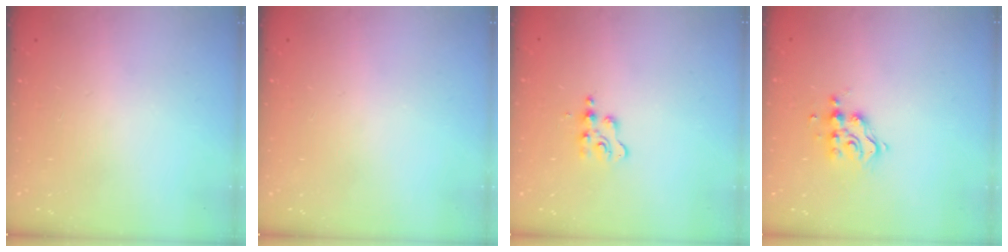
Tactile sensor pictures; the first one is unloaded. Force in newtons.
{"total": 0.0}
{"total": 3.8, "press": 3.8, "slide": 0.4}
{"total": 7.1, "press": 7.1, "slide": 0.5}